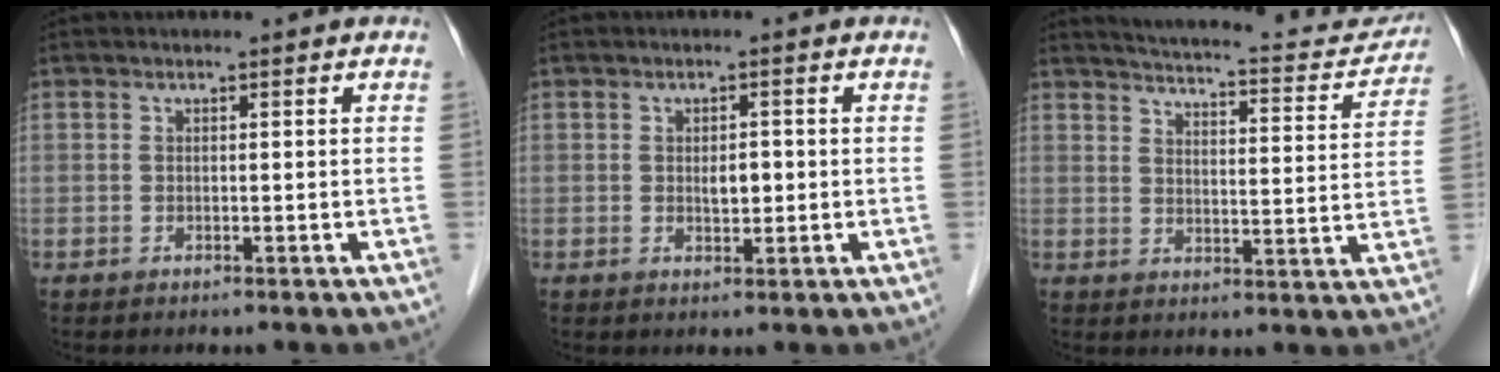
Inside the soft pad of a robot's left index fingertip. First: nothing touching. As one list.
[{"total": 2.2, "force": [-0.2, 1.1, 1.9], "torque": [-0.033, -0.003, -0.001]}, {"total": 17.4, "force": [16.1, 3.7, 5.6], "torque": [-0.067, -0.016, 0.194]}]